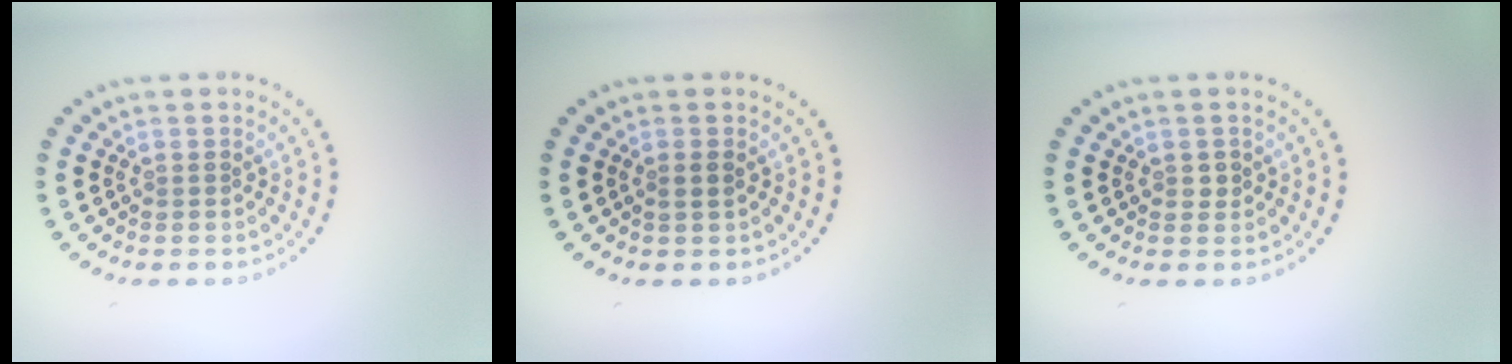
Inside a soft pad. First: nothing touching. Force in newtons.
{"total": 0.9, "press": 0.7, "slide": 0.6}
{"total": 0.7, "press": 0.7, "slide": 0.1}